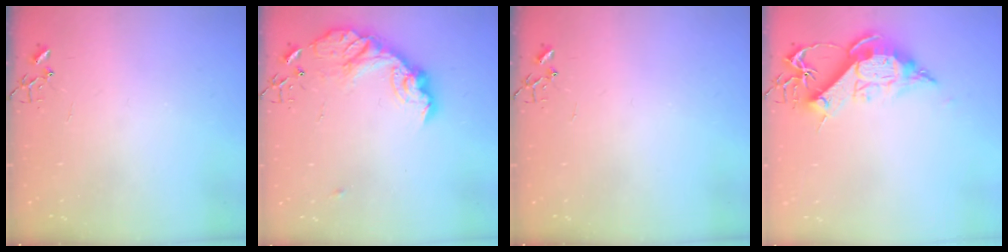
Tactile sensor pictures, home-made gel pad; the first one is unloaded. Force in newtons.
{"total": 15.7, "press": 15.7, "slide": 1.0}
{"total": 0.0}
{"total": 13.0, "press": 13.0, "slide": 1.1}